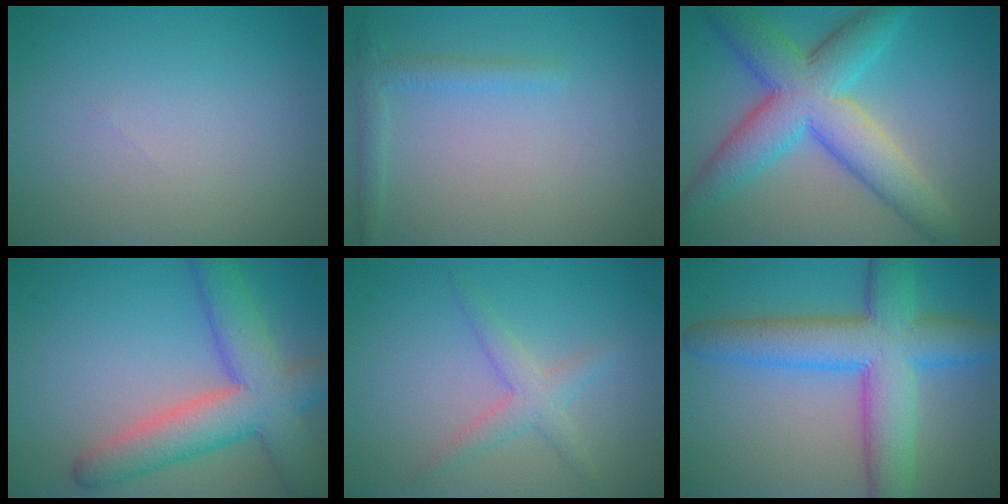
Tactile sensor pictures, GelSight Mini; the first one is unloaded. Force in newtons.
{"total": 1.9, "press": 1.8, "slide": 0.2}
{"total": 9.3, "press": 9.3, "slide": 0.3}
{"total": 8.3, "press": 8.3, "slide": 0.5}
{"total": 2.4, "press": 2.4, "slide": 0.0}
{"total": 9.4, "press": 9.4, "slide": 0.4}